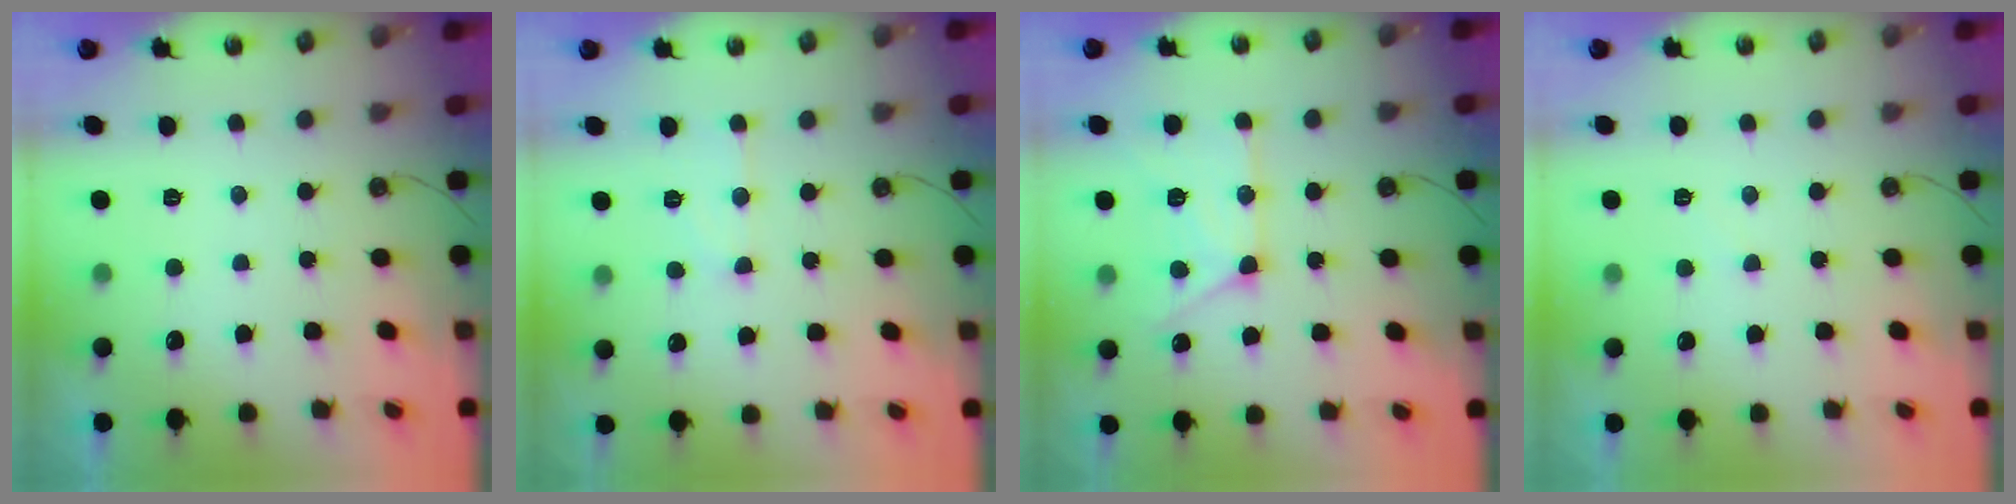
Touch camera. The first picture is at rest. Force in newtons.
{"total": 7.5, "press": 7.5, "slide": 0.6}
{"total": 13.9, "press": 13.8, "slide": 1.4}
{"total": 4.7, "press": 4.6, "slide": 0.7}